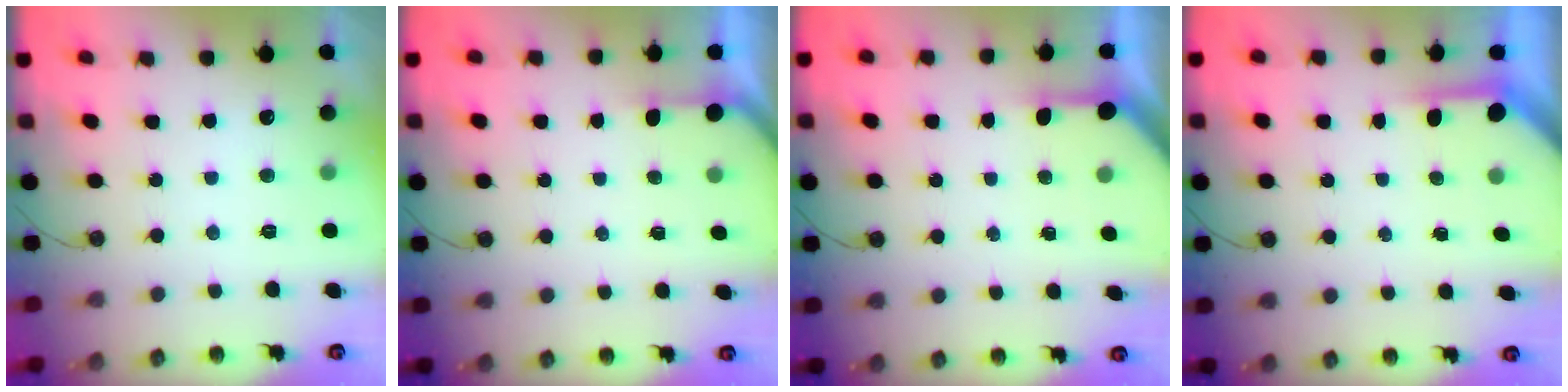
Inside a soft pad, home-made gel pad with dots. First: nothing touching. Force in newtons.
{"total": 1.2, "press": 1.2, "slide": 0.2}
{"total": 3.6, "press": 3.6, "slide": 0.2}
{"total": 3.6, "press": 3.6, "slide": 0.3}